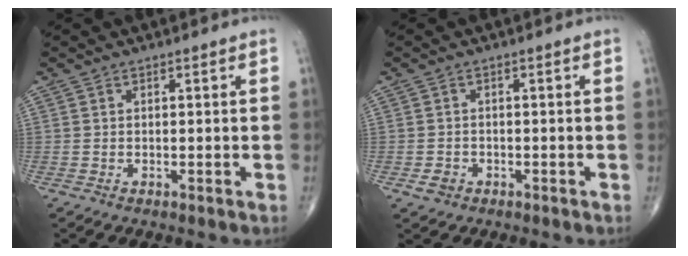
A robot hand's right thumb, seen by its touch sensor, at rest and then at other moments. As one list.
[{"total": 2.0, "force": [-0.9, 1.6, 0.8], "torque": [-0.011, 0.005, -0.013]}]